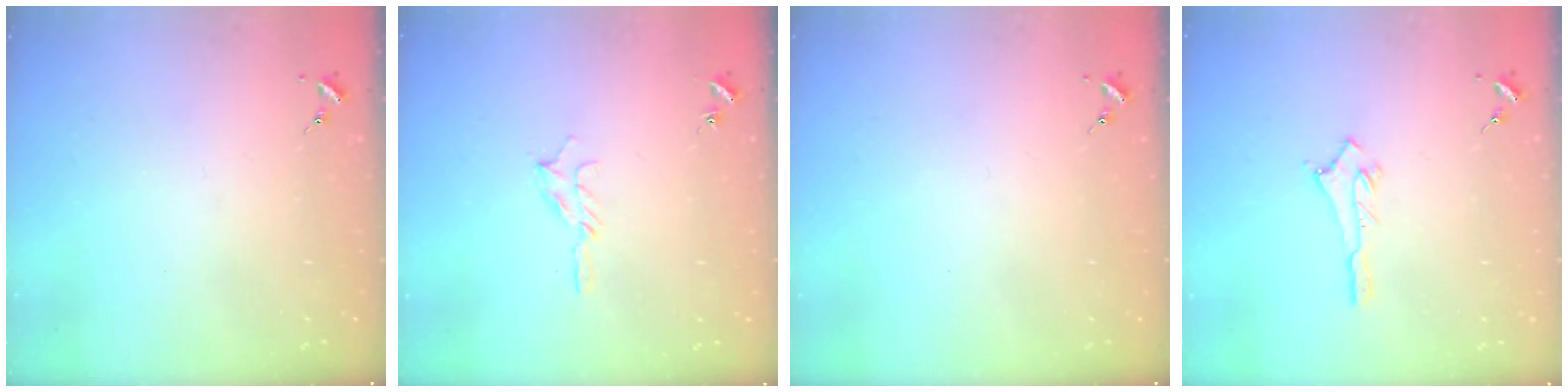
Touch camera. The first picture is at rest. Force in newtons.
{"total": 5.8, "press": 5.7, "slide": 0.8}
{"total": 0.0}
{"total": 3.7, "press": 3.7, "slide": 0.1}